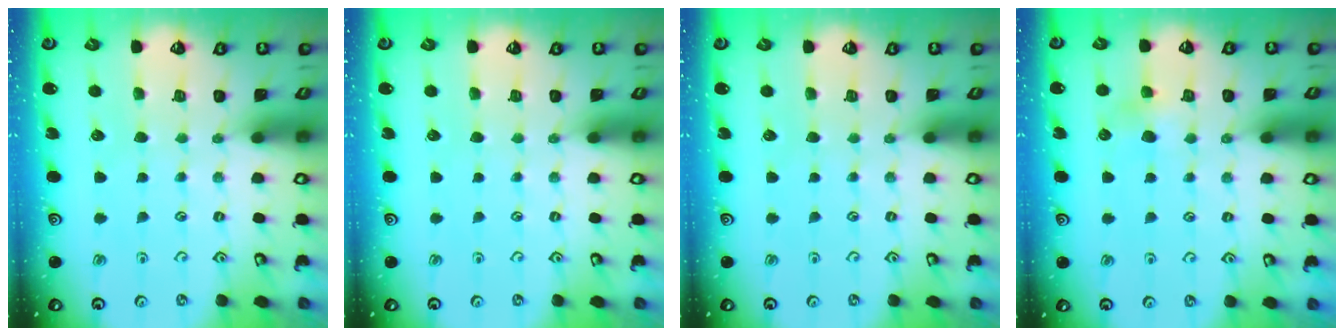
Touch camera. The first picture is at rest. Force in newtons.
{"total": 0.0}
{"total": 0.0}
{"total": 4.2, "press": 4.2, "slide": 0.7}